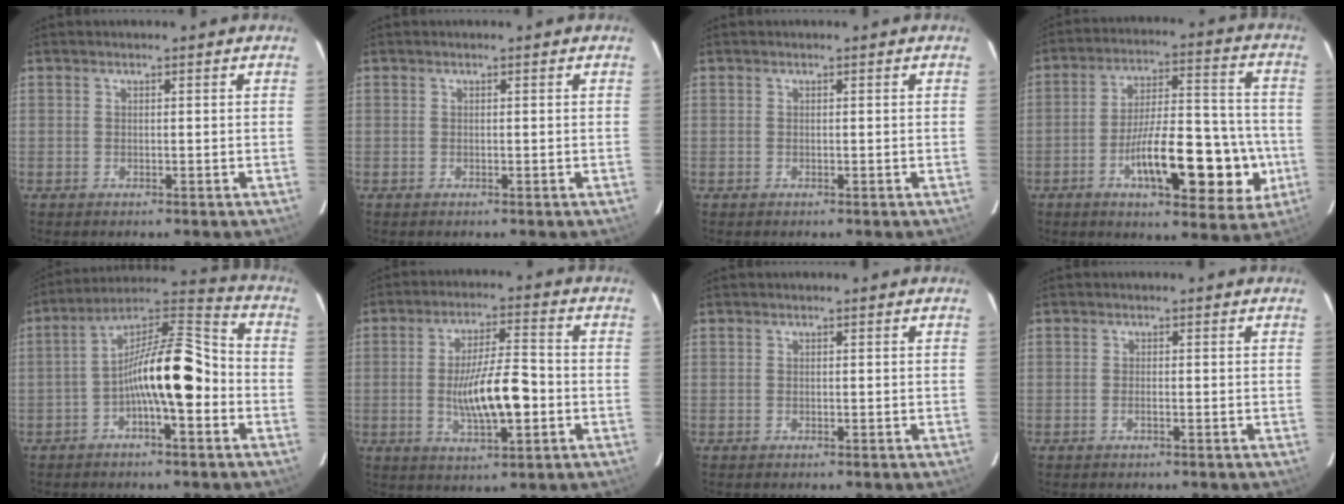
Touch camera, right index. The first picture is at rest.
{"total": 0.0}
{"total": 0.0}
{"total": 19.1, "force": [-6.1, 6.1, 17.0], "torque": [-0.239, 0.028, -0.082]}
{"total": 14.3, "force": [-3.2, 3.5, 13.4], "torque": [-0.238, 0.040, -0.051]}
{"total": 11.5, "force": [-2.0, 2.8, 10.9], "torque": [-0.203, 0.005, -0.029]}
{"total": 0.0}
{"total": 1.1, "force": [-0.4, 0.4, 1.0], "torque": [-0.023, 0.000, -0.007]}